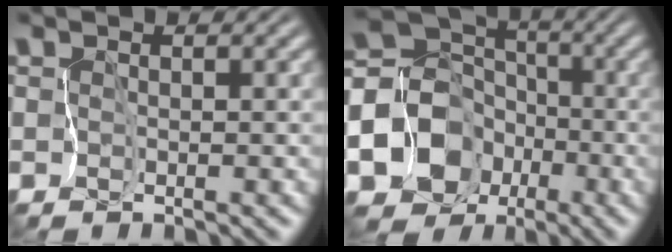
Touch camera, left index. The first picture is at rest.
{"total": 13.8, "force": [-5.1, 11.6, 5.6], "torque": [-0.127, -0.012, -0.105]}